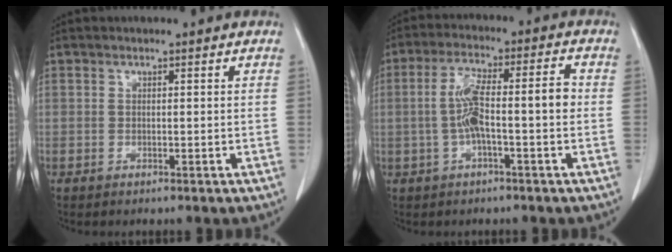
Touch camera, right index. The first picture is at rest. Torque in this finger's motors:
{"motor_torque": [0.36, 0.03, 0.24, 0.10]}